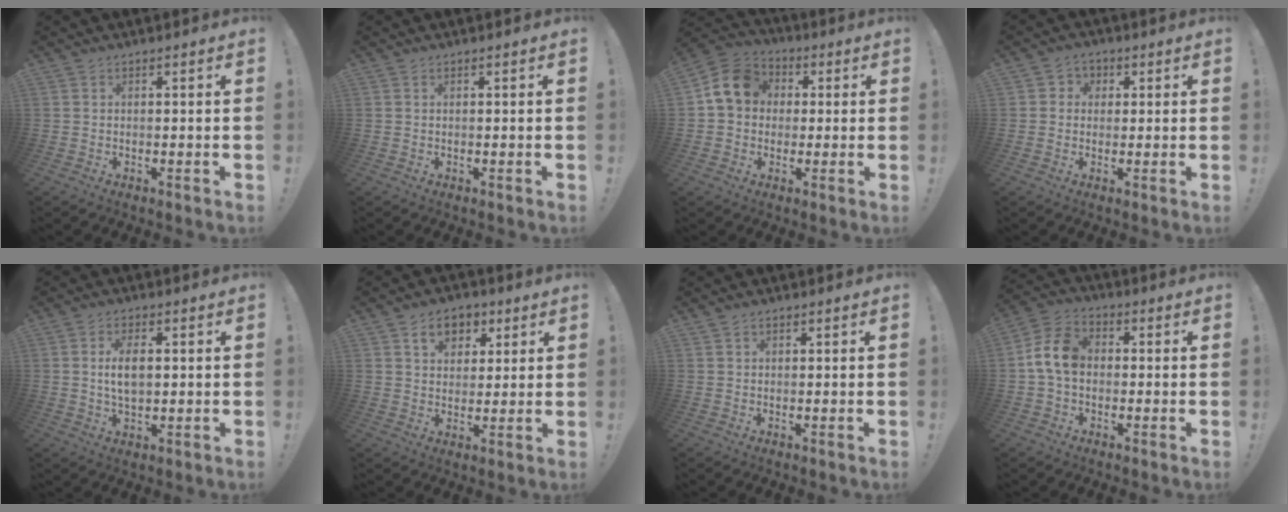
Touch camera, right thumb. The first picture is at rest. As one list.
[{"total": 0.0}, {"total": 11.9, "force": [2.6, 9.9, 6.1], "torque": [-0.092, 0.013, 0.058]}, {"total": 3.8, "force": [0.0, 3.7, 1.0], "torque": [-0.007, 0.005, 0.000]}, {"total": 6.7, "force": [0.8, 3.4, 5.7], "torque": [-0.094, 0.000, 0.011]}, {"total": 8.8, "force": [4.3, 6.6, 3.9], "torque": [-0.049, -0.011, 0.080]}, {"total": 0.9, "force": [0.6, 0.7, 0.1], "torque": [0.005, -0.002, 0.009]}, {"total": 10.5, "force": [0.4, 7.4, 7.4], "torque": [-0.134, 0.009, 0.011]}]